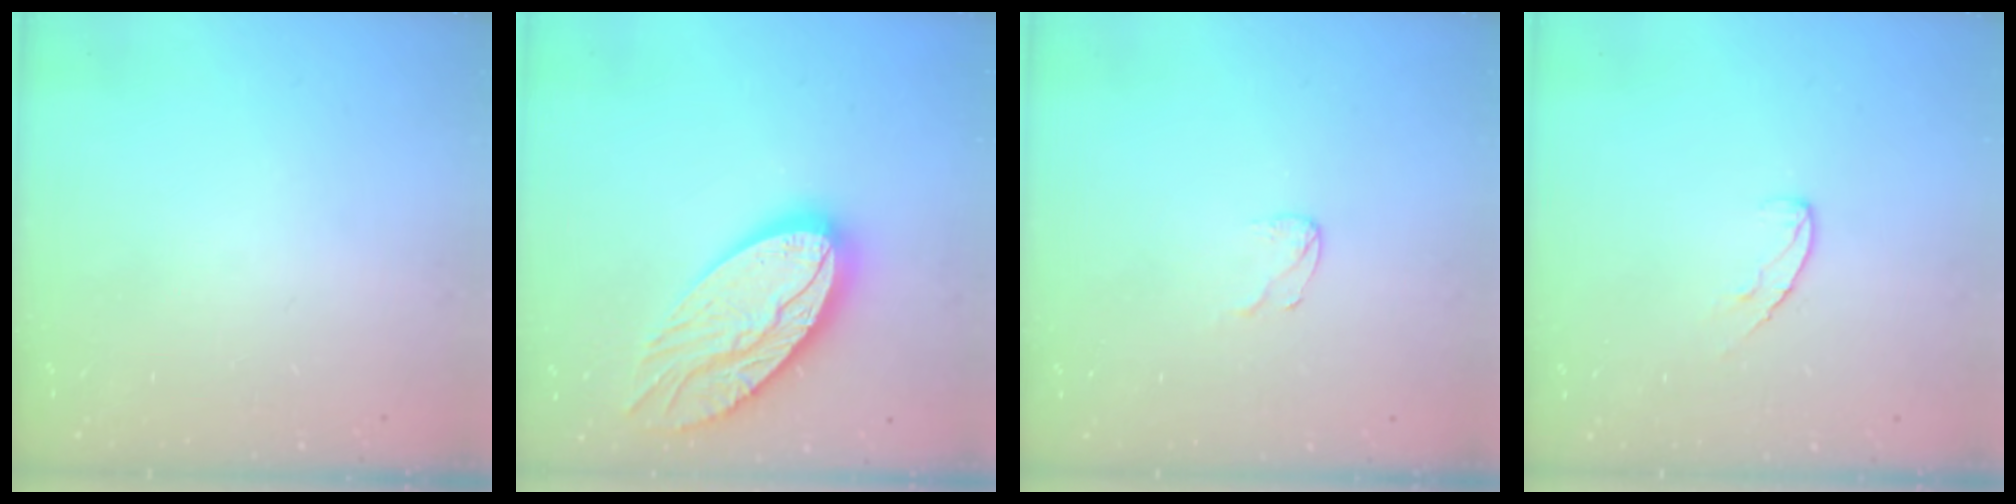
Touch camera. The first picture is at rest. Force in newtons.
{"total": 20.5, "press": 20.4, "slide": 1.6}
{"total": 3.2, "press": 3.2, "slide": 0.3}
{"total": 7.3, "press": 7.2, "slide": 0.6}